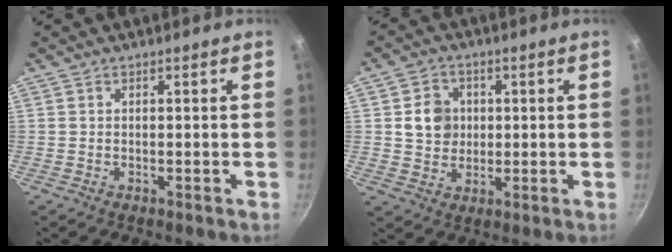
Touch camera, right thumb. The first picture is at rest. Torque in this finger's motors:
{"motor_torque": [0.04, 0.11, 0.52, 0.48, 0.06]}